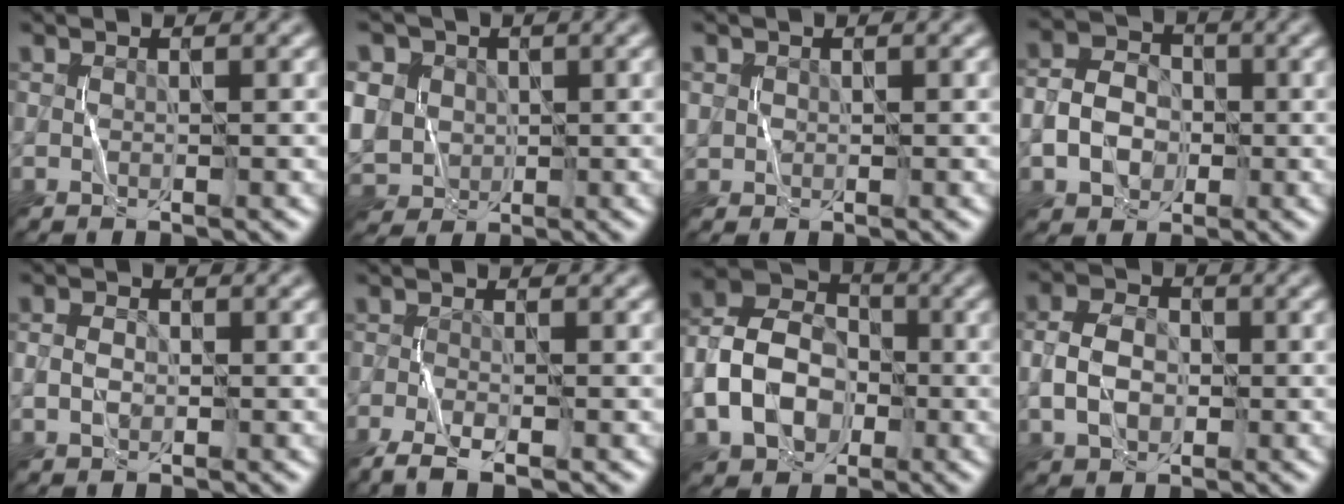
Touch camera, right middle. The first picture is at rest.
{"total": 9.6, "force": [1.4, 8.1, 5.1], "torque": [-0.120, 0.020, -0.006]}
{"total": 0.9, "force": [0.3, 0.8, 0.1], "torque": [-0.002, -0.002, 0.008]}
{"total": 4.2, "force": [-1.2, 3.4, 2.2], "torque": [-0.033, -0.001, -0.029]}
{"total": 1.4, "force": [-0.3, 1.0, 0.8], "torque": [-0.018, 0.000, -0.006]}
{"total": 2.8, "force": [-2.0, 0.5, 1.9], "torque": [-0.040, -0.006, -0.041]}
{"total": 7.8, "force": [-2.3, 5.9, 4.7], "torque": [-0.097, 0.001, -0.052]}
{"total": 3.7, "force": [-0.7, 2.7, 2.4], "torque": [-0.046, 0.004, -0.016]}